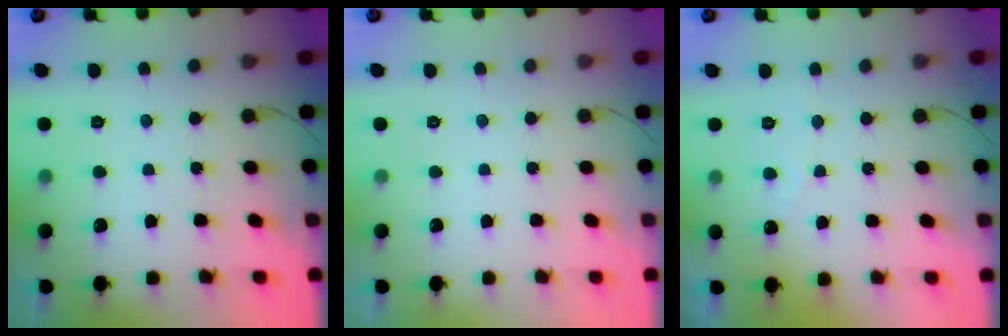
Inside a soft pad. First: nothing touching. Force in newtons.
{"total": 0.0}
{"total": 2.4, "press": 2.4, "slide": 0.1}